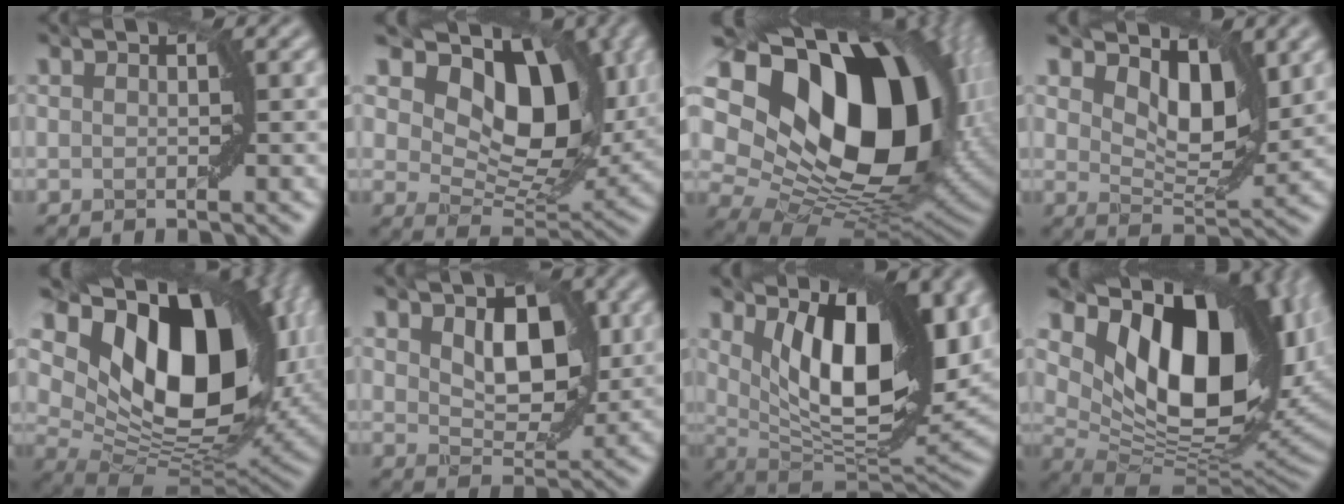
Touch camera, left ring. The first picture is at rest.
{"total": 12.4, "force": [4.3, 7.8, 8.6], "torque": [-0.124, -0.008, 0.075]}
{"total": 21.1, "force": [6.4, 13.1, 15.3], "torque": [-0.273, 0.016, 0.120]}
{"total": 5.8, "force": [3.0, 2.9, 4.1], "torque": [-0.067, -0.012, 0.045]}
{"total": 17.2, "force": [5.8, 10.1, 12.7], "torque": [-0.200, -0.004, 0.104]}
{"total": 5.7, "force": [1.5, 3.4, 4.4], "torque": [-0.075, -0.008, 0.031]}
{"total": 12.3, "force": [4.1, 5.1, 10.5], "torque": [-0.156, -0.006, 0.071]}
{"total": 16.9, "force": [6.0, 9.5, 12.6], "torque": [-0.191, 0.000, 0.105]}